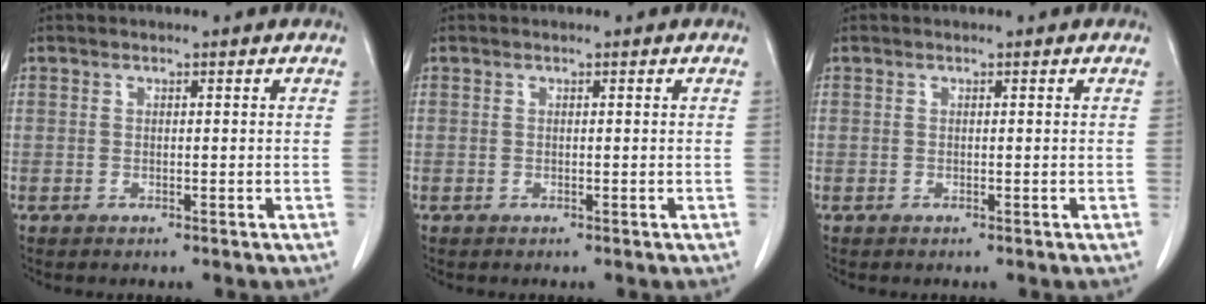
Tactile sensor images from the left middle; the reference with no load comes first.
{"total": 0.0}
{"total": 0.0}